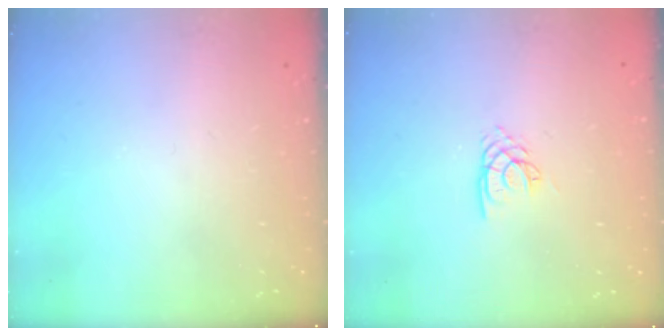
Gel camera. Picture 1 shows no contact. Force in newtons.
{"total": 2.1, "press": 2.1, "slide": 0.1}